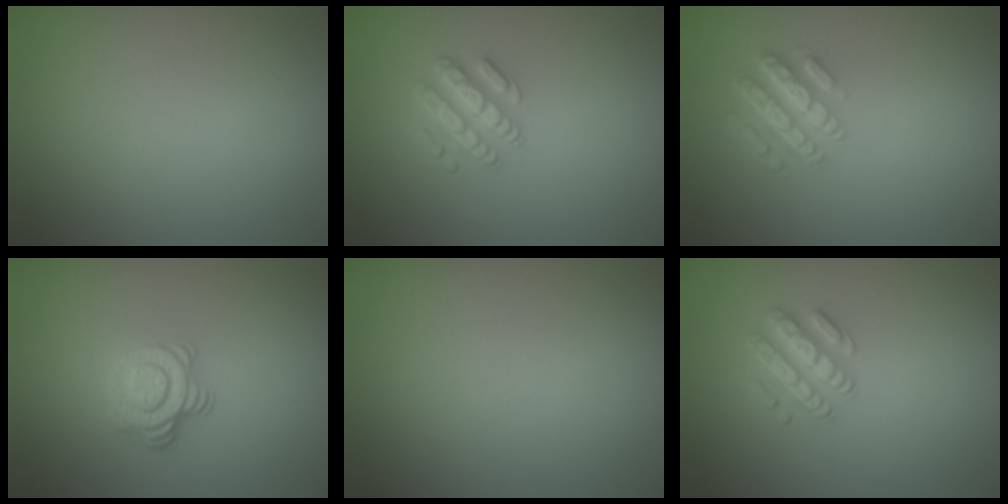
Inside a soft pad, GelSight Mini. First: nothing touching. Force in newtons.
{"total": 2.4, "press": 2.3, "slide": 0.6}
{"total": 4.3, "press": 3.2, "slide": 3.0}
{"total": 3.9, "press": 2.7, "slide": 2.8}
{"total": 0.0}
{"total": 2.5, "press": 2.4, "slide": 0.5}